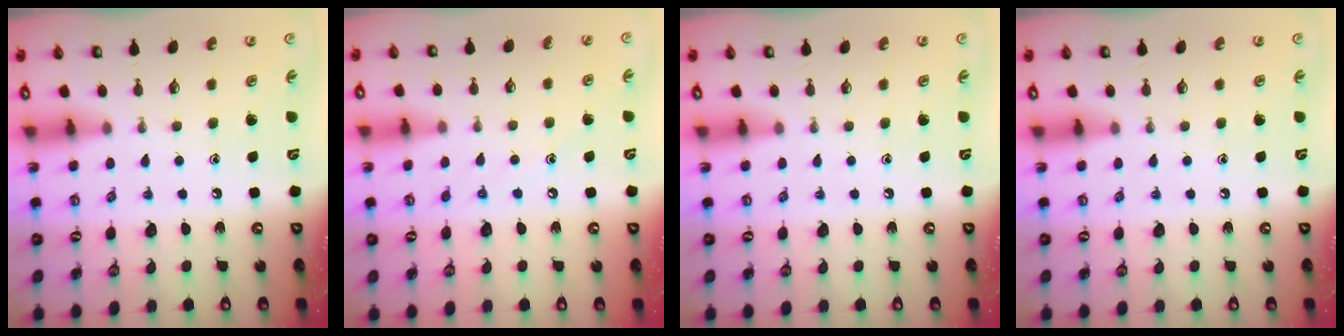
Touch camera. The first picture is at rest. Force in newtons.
{"total": 5.6, "press": 5.6, "slide": 0.6}
{"total": 0.0}
{"total": 0.0}